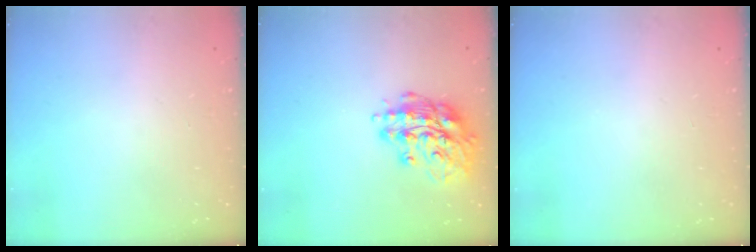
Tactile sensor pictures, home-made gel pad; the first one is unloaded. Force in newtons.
{"total": 16.0, "press": 15.9, "slide": 1.6}
{"total": 0.0}